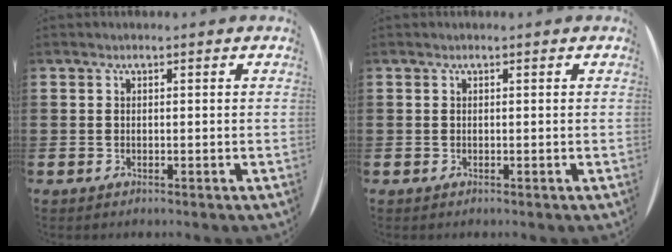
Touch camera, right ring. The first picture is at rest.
{"total": 0.0}